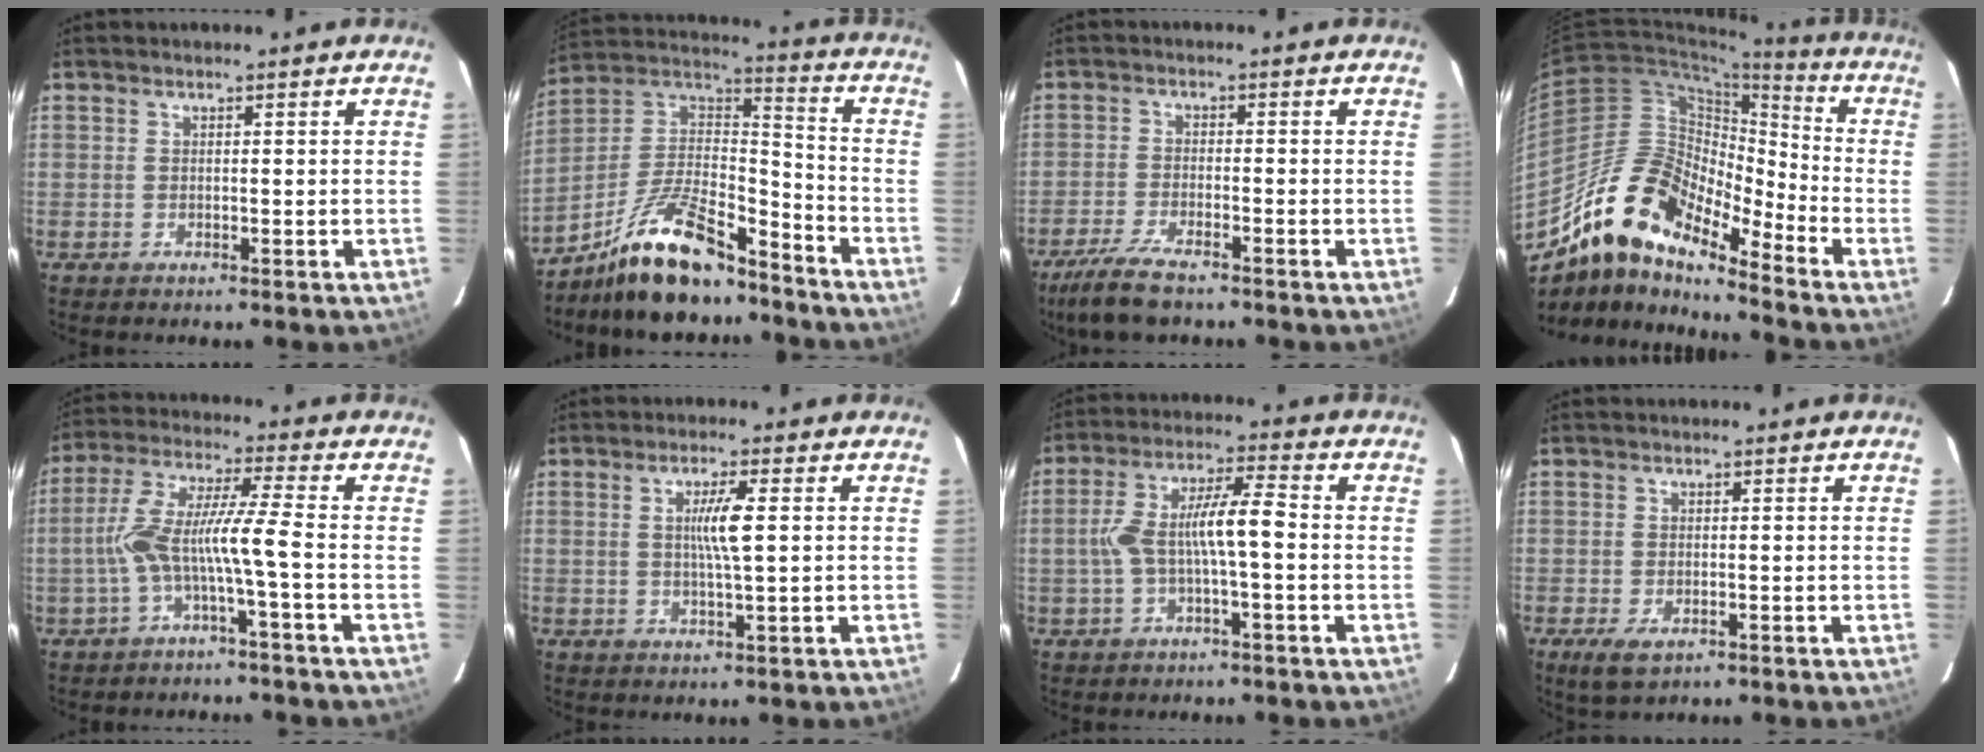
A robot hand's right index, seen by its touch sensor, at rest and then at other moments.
{"total": 15.3, "force": [-12.2, 3.9, 8.3], "torque": [-0.150, 0.028, -0.218]}
{"total": 7.2, "force": [-5.6, 1.1, 4.4], "torque": [-0.087, -0.020, -0.100]}
{"total": 14.7, "force": [-11.0, 5.0, 8.4], "torque": [-0.145, 0.041, -0.196]}
{"total": 8.3, "force": [-2.4, -0.7, 7.9], "torque": [-0.165, 0.026, -0.046]}
{"total": 4.7, "force": [0.7, -0.2, 4.6], "torque": [-0.085, -0.003, 0.013]}
{"total": 8.6, "force": [-0.9, 1.2, 8.5], "torque": [-0.167, 0.029, -0.019]}
{"total": 3.2, "force": [-1.5, 1.5, 2.3], "torque": [-0.051, -0.007, -0.019]}